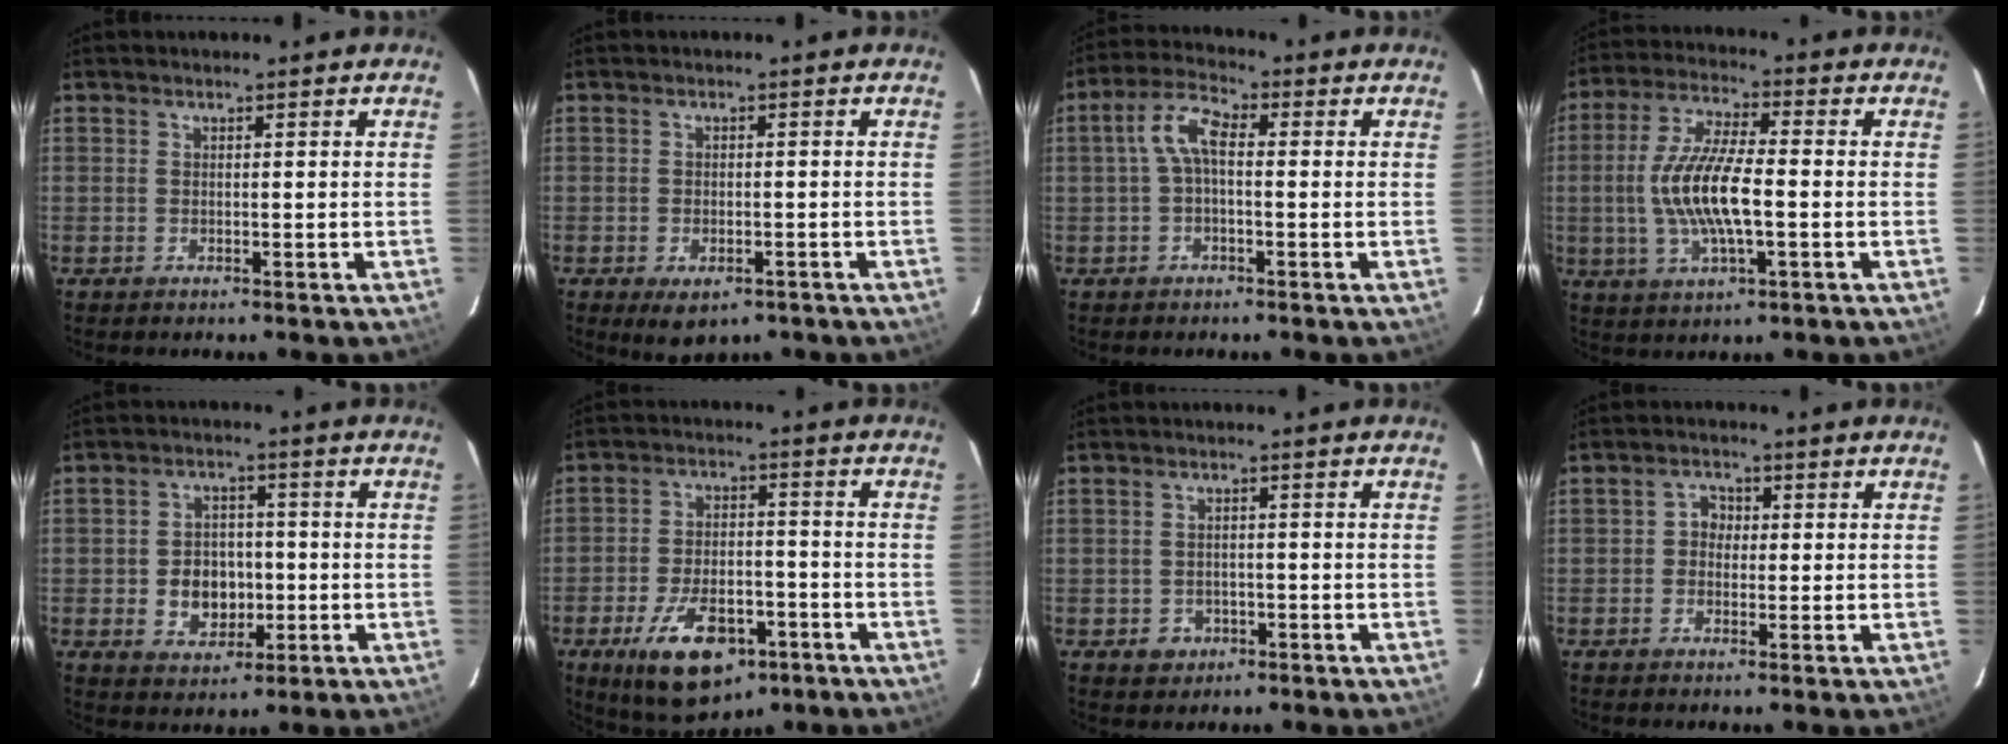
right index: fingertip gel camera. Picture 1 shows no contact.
{"total": 5.0, "force": [-2.7, 3.0, 3.0], "torque": [-0.056, -0.013, -0.031]}
{"total": 5.3, "force": [-0.1, 2.0, 4.9], "torque": [-0.106, 0.020, -0.004]}
{"total": 12.3, "force": [-1.5, 3.1, 11.8], "torque": [-0.243, -0.001, -0.029]}
{"total": 7.6, "force": [-1.5, 6.2, 4.0], "torque": [-0.089, 0.011, -0.013]}
{"total": 14.9, "force": [-8.0, 7.5, 10.1], "torque": [-0.197, -0.004, -0.117]}
{"total": 3.3, "force": [-1.6, 2.7, 0.8], "torque": [-0.024, 0.003, -0.019]}
{"total": 2.3, "force": [-0.3, 2.1, 1.0], "torque": [-0.016, 0.008, -0.008]}